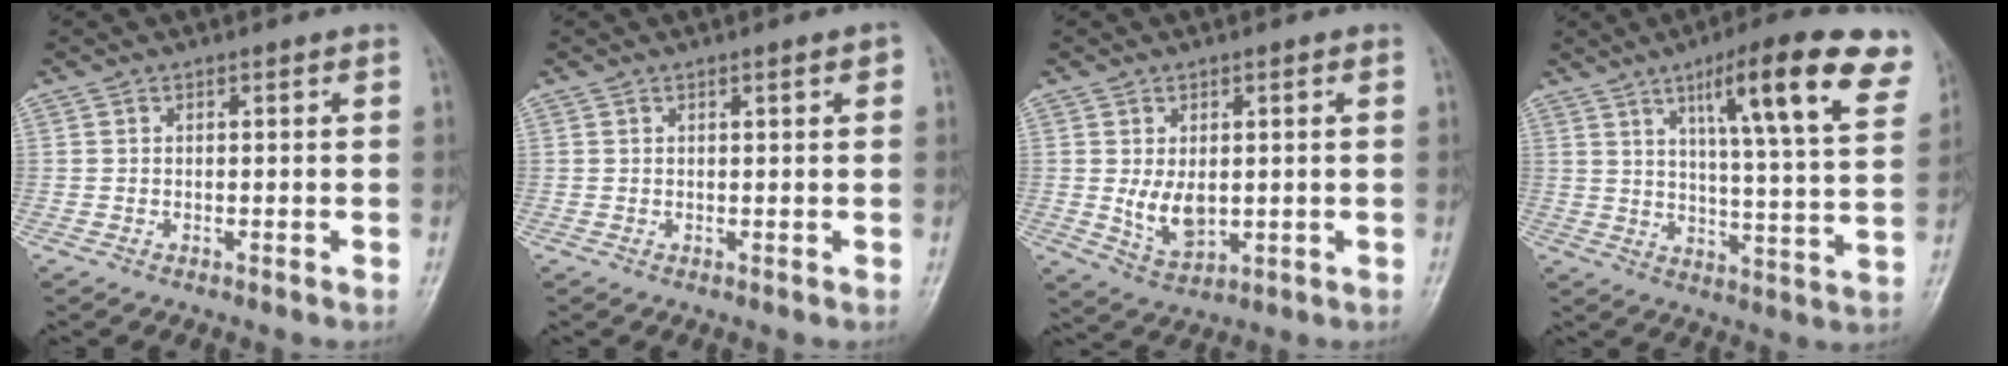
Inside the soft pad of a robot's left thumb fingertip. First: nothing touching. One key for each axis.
{"total": 1.3, "fx": 0.6, "fy": 0.2, "fz": 1.1, "tx": -0.016, "ty": 0.001, "tz": 0.007}
{"total": 6.4, "fx": 0.2, "fy": 4.0, "fz": 4.9, "tx": -0.074, "ty": -0.015, "tz": 0.017}
{"total": 19.5, "fx": 10.3, "fy": 3.6, "fz": 16.1, "tx": -0.201, "ty": -0.031, "tz": 0.147}